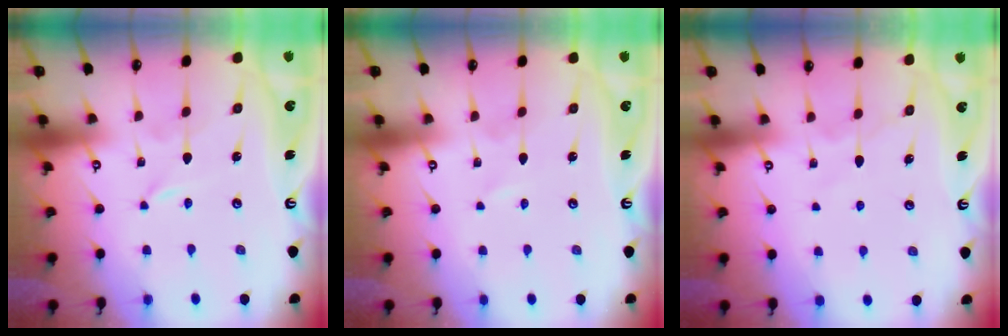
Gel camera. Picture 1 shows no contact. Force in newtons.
{"total": 0.9, "press": 0.9, "slide": 0.2}
{"total": 6.1, "press": 6.1, "slide": 0.8}